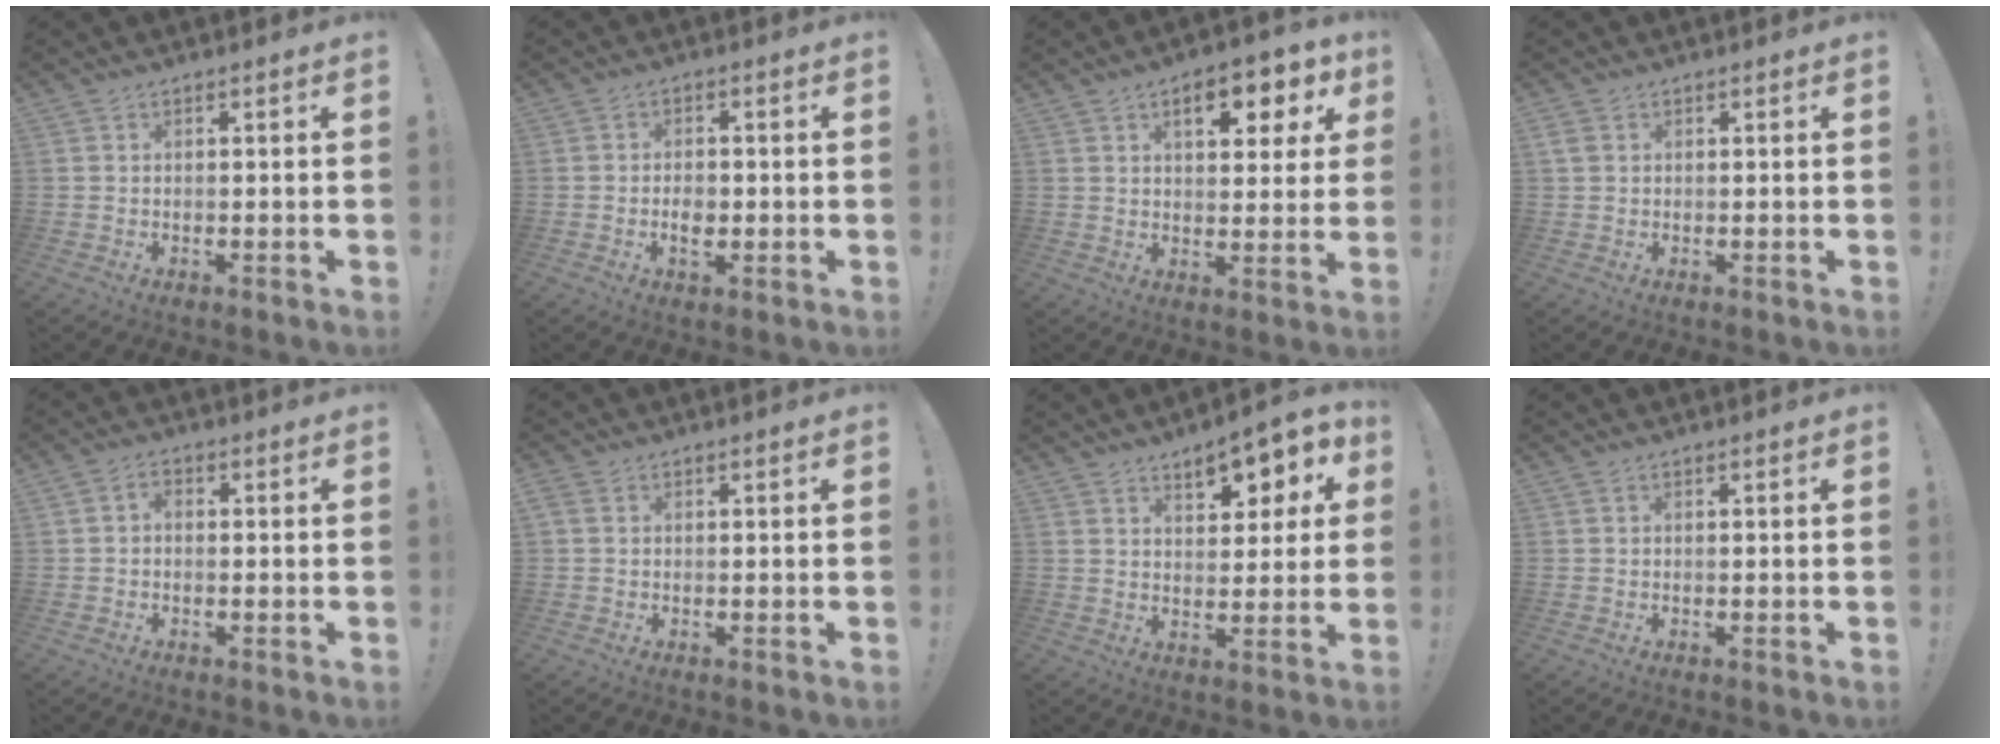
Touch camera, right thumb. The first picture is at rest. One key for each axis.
{"total": 3.9, "fx": -1.5, "fy": 2.5, "fz": 2.7, "tx": -0.047, "ty": 0.004, "tz": -0.027}
{"total": 9.8, "fx": 4.4, "fy": 4.3, "fz": 7.7, "tx": -0.095, "ty": -0.019, "tz": 0.070}
{"total": 2.5, "fx": 0.8, "fy": 1.9, "fz": 1.4, "tx": -0.030, "ty": 0.007, "tz": 0.017}
{"total": 2.2, "fx": -0.9, "fy": 1.6, "fz": 1.2, "tx": -0.025, "ty": 0.011, "tz": -0.016}
{"total": 1.4, "fx": 0.5, "fy": 1.0, "fz": 0.9, "tx": -0.017, "ty": 0.004, "tz": 0.011}
{"total": 9.1, "fx": 5.4, "fy": 4.4, "fz": 5.8, "tx": -0.057, "ty": -0.042, "tz": 0.092}
{"total": 0.0}